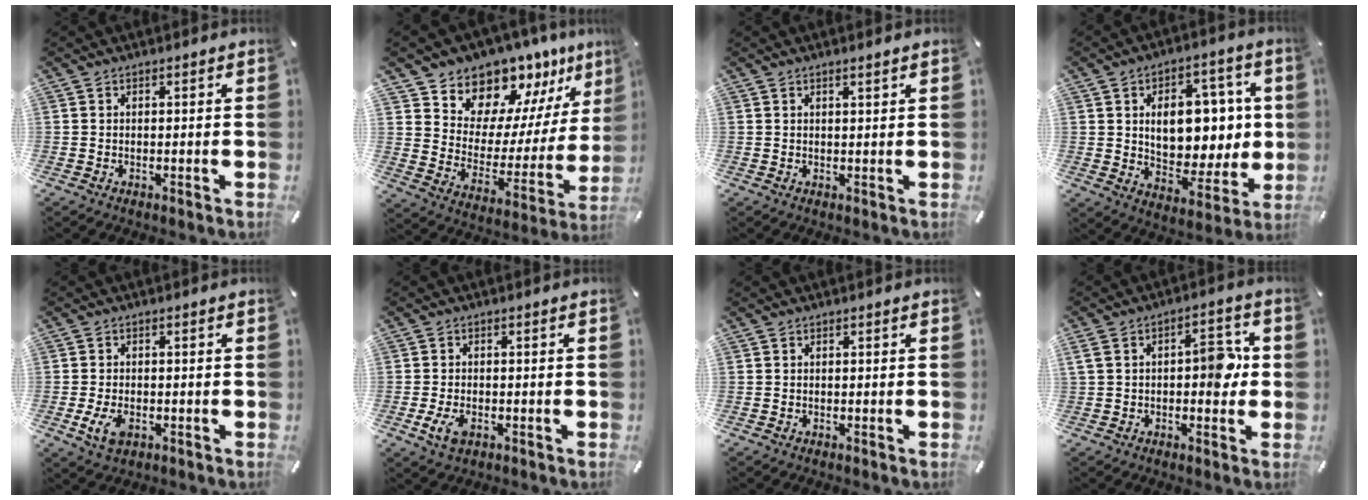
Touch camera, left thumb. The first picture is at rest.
{"total": 12.8, "force": [11.8, 5.1, -0.7], "torque": [-0.001, -0.149, 0.208]}
{"total": 1.2, "force": [1.0, 0.0, 0.7], "torque": [-0.014, -0.002, 0.017]}
{"total": 14.2, "force": [2.6, 10.2, 9.6], "torque": [-0.125, -0.007, 0.052]}
{"total": 4.3, "force": [-1.2, 2.7, 3.1], "torque": [-0.080, -0.005, -0.026]}
{"total": 3.9, "force": [-1.3, 2.3, 2.8], "torque": [-0.074, -0.004, -0.028]}
{"total": 0.0}
{"total": 9.4, "force": [0.7, 5.2, 7.8], "torque": [-0.099, 0.004, 0.008]}